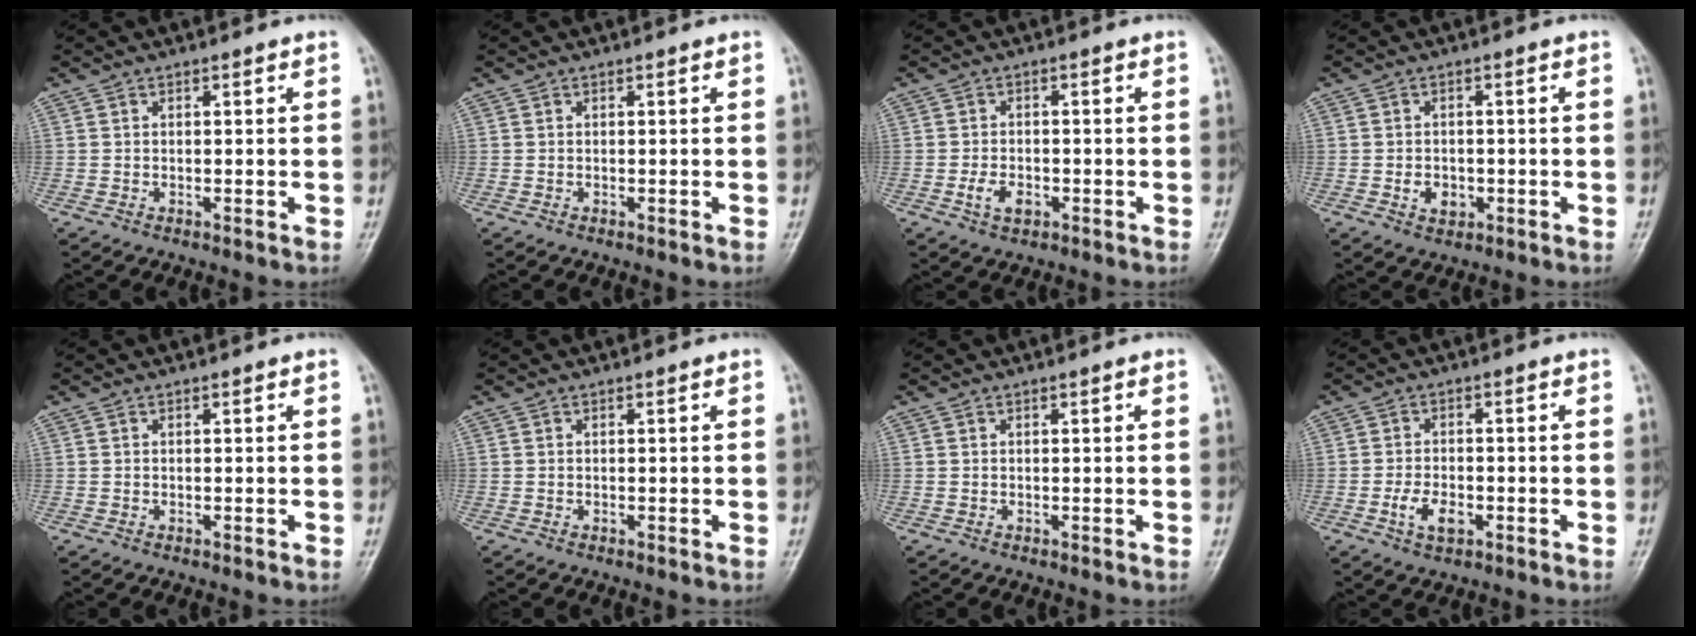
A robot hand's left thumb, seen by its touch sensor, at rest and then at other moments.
{"total": 0.0}
{"total": 4.0, "force": [-1.6, 2.5, 2.8], "torque": [-0.047, 0.008, -0.027]}
{"total": 3.7, "force": [-1.1, 2.8, 2.1], "torque": [-0.022, 0.006, -0.014]}
{"total": 0.0}
{"total": 0.0}
{"total": 0.7, "force": [0.2, 0.2, 0.6], "torque": [-0.009, 0.001, 0.001]}
{"total": 5.0, "force": [-2.0, 2.8, 3.6], "torque": [-0.065, 0.009, -0.035]}